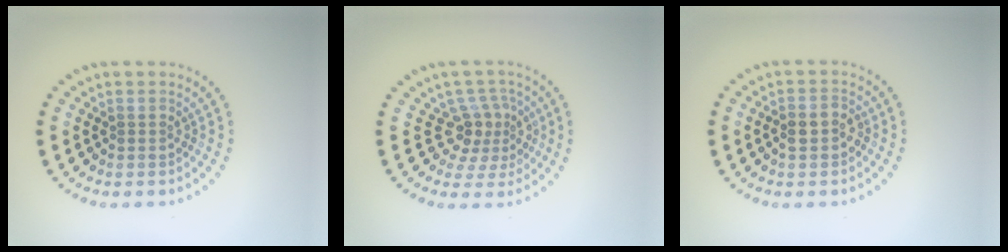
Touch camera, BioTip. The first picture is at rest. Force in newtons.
{"total": 3.3, "press": 2.4, "slide": 2.2}
{"total": 2.1, "press": 2.0, "slide": 0.6}